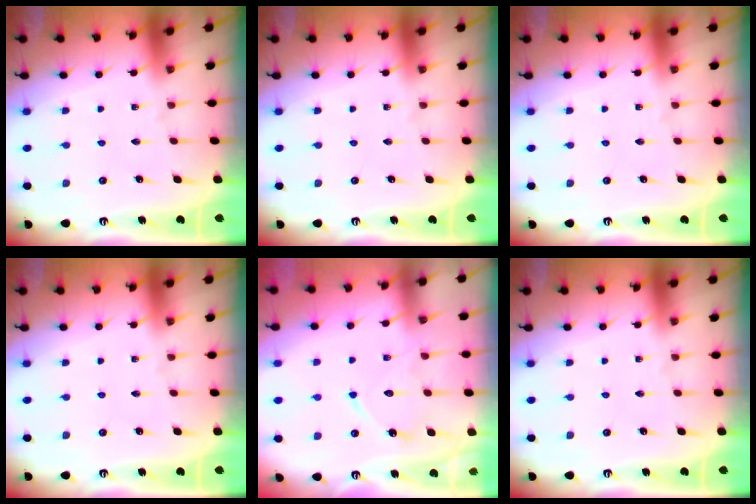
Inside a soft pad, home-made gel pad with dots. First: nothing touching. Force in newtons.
{"total": 0.0}
{"total": 0.0}
{"total": 0.0}
{"total": 11.6, "press": 11.5, "slide": 1.0}
{"total": 0.0}